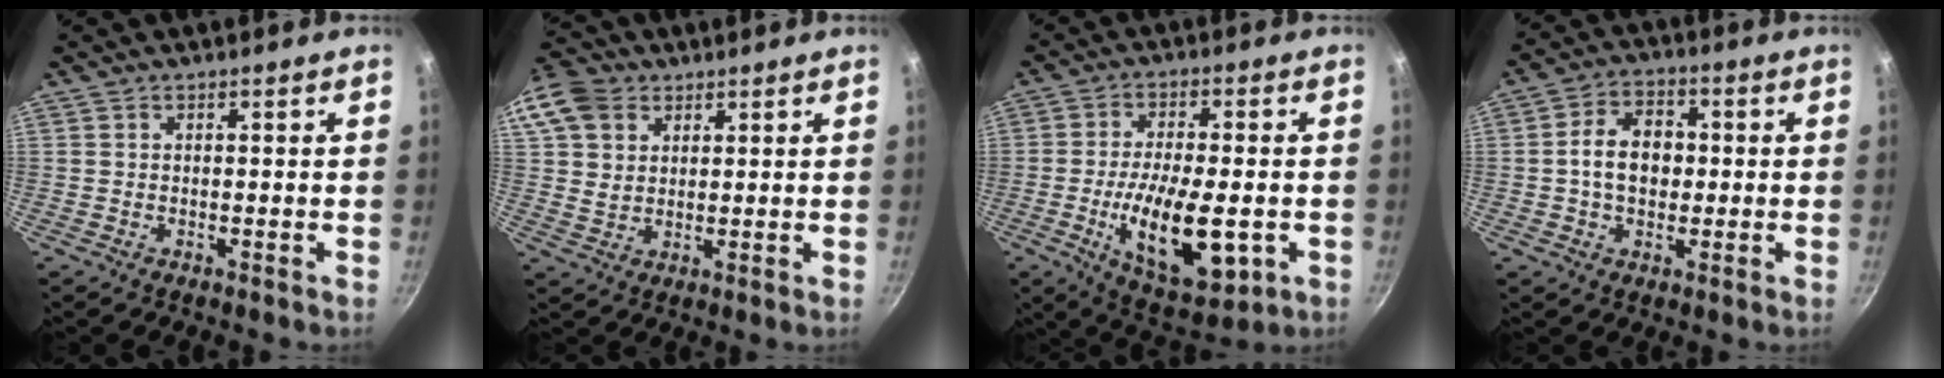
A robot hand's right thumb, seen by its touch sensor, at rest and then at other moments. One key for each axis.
{"total": 12.8, "fx": 5.2, "fy": 10.0, "fz": 6.1, "tx": -0.133, "ty": 0.007, "tz": 0.095}
{"total": 16.8, "fx": -4.1, "fy": 6.9, "fz": 14.7, "tx": -0.235, "ty": 0.003, "tz": -0.059}
{"total": 8.7, "fx": -0.1, "fy": 6.3, "fz": 6.1, "tx": -0.081, "ty": 0.018, "tz": -0.009}